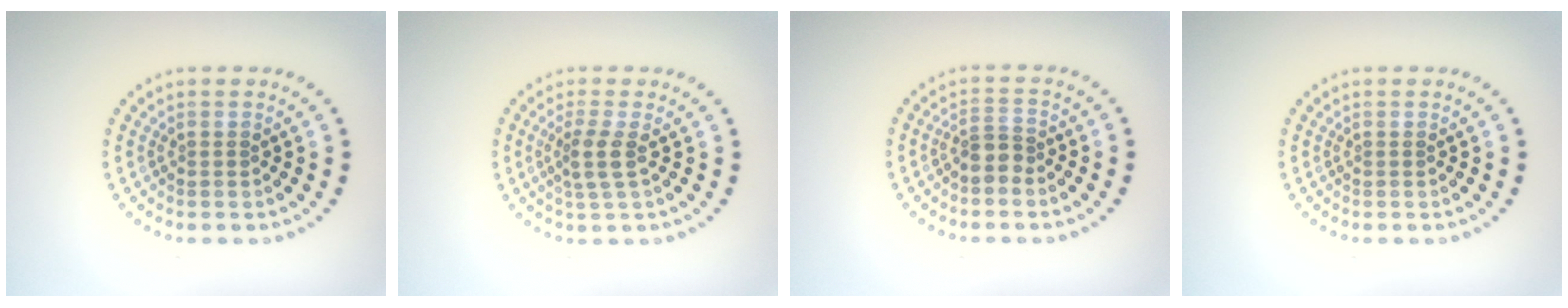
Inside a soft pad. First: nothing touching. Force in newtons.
{"total": 2.1, "press": 1.7, "slide": 1.2}
{"total": 2.1, "press": 1.6, "slide": 1.3}
{"total": 0.0}